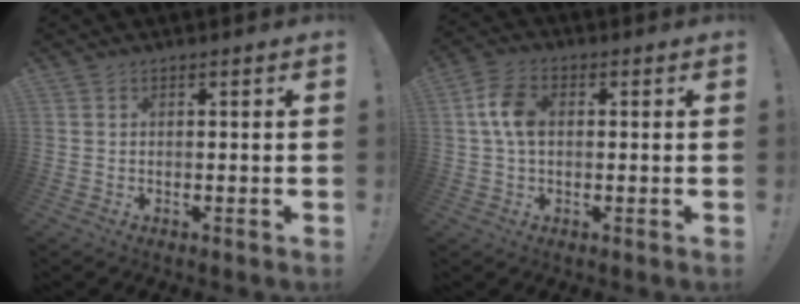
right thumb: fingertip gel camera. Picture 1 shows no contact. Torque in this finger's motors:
{"motor_torque": [1.33, 1.19, 0.73, -0.35, 0.36]}